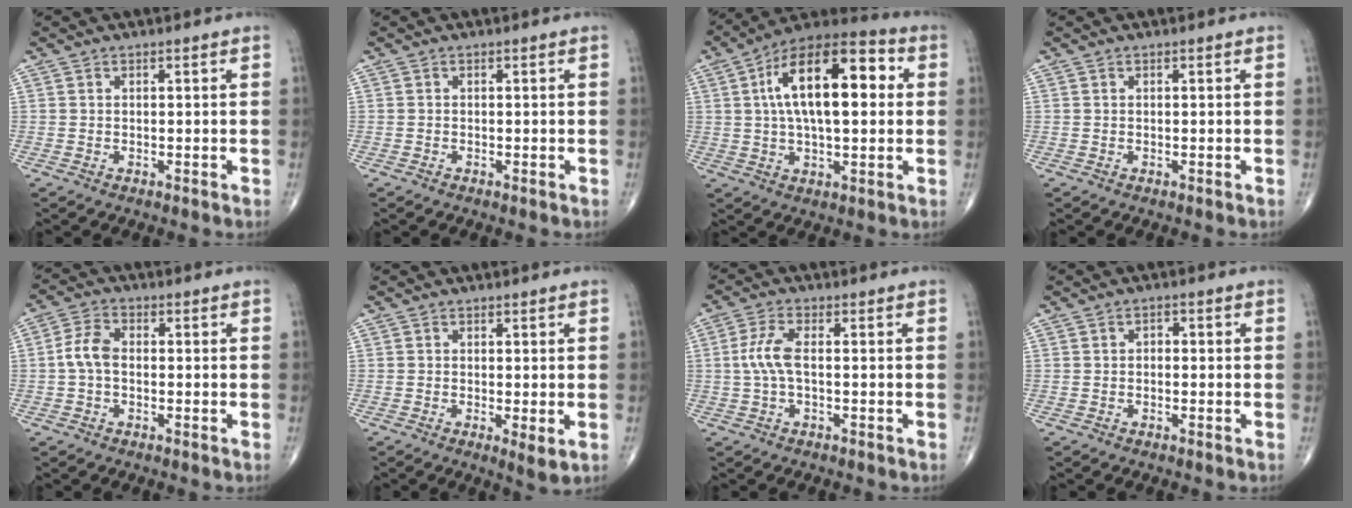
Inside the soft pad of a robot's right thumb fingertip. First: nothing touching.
{"total": 0.0}
{"total": 20.0, "force": [3.7, 8.9, 17.5], "torque": [-0.271, 0.025, 0.049]}
{"total": 0.0}
{"total": 5.0, "force": [-0.5, 3.1, 3.9], "torque": [-0.077, 0.017, -0.017]}
{"total": 3.1, "force": [-0.5, 0.8, 3.0], "torque": [-0.052, -0.014, -0.011]}
{"total": 5.0, "force": [-0.1, 1.8, 4.7], "torque": [-0.118, 0.011, -0.007]}
{"total": 1.4, "force": [-0.1, 1.0, 1.0], "torque": [-0.008, 0.007, -0.006]}